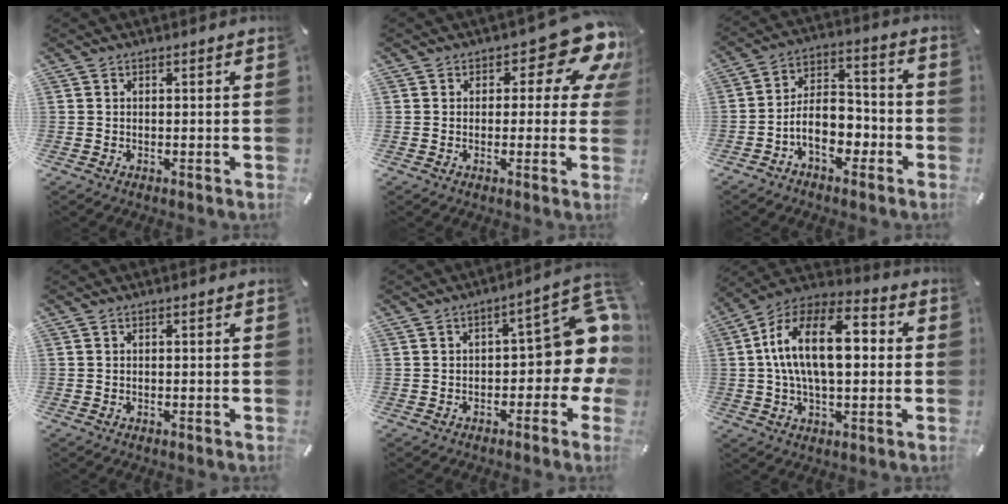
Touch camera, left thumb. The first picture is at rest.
{"total": 12.8, "force": [6.1, 6.7, 9.1], "torque": [-0.117, -0.042, 0.104]}
{"total": 10.5, "force": [-4.3, 6.9, 6.6], "torque": [-0.122, 0.020, -0.079]}
{"total": 0.0}
{"total": 14.2, "force": [1.7, 6.7, 12.4], "torque": [-0.146, -0.015, 0.028]}
{"total": 17.8, "force": [1.8, 9.8, 14.7], "torque": [-0.285, 0.000, 0.023]}